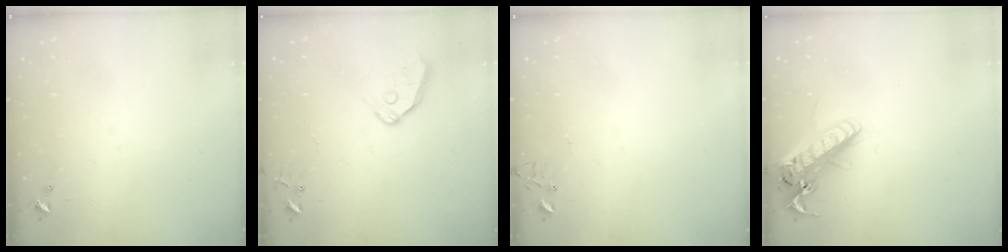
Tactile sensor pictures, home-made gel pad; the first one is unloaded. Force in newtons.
{"total": 8.7, "press": 8.7, "slide": 1.0}
{"total": 5.0, "press": 5.0, "slide": 0.4}
{"total": 19.1, "press": 18.8, "slide": 3.3}